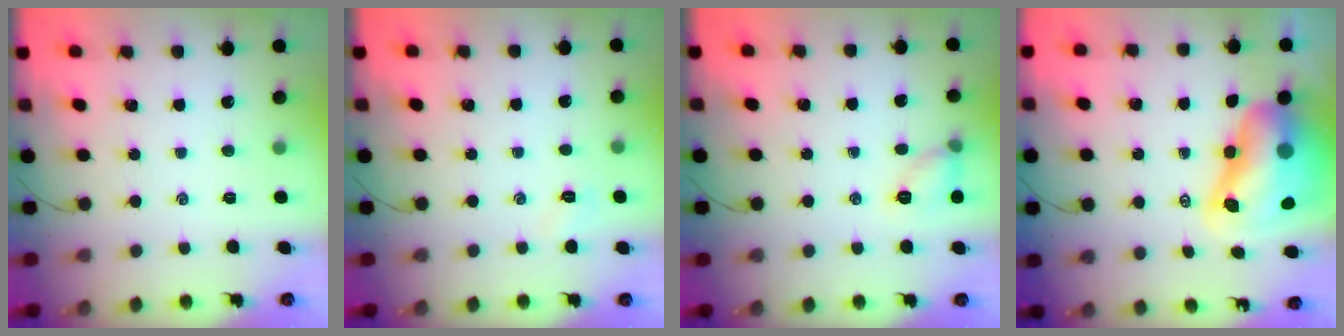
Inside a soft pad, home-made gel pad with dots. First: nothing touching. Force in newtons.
{"total": 2.7, "press": 2.6, "slide": 0.7}
{"total": 7.8, "press": 7.8, "slide": 0.5}
{"total": 14.7, "press": 14.2, "slide": 3.9}